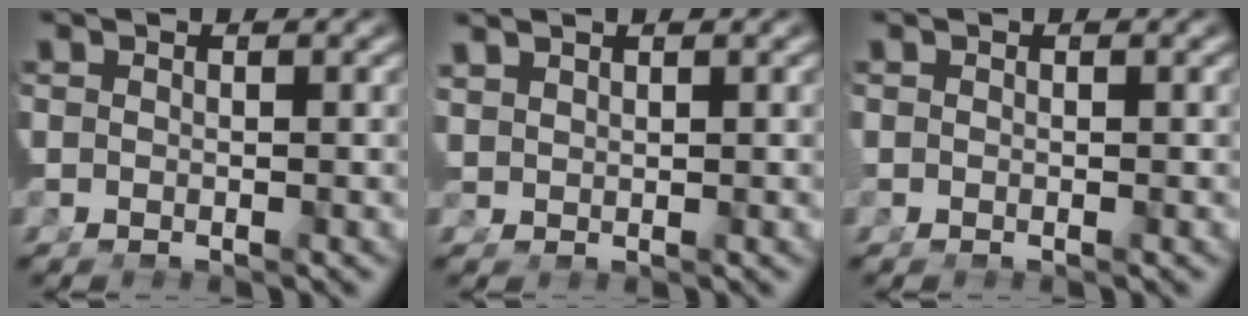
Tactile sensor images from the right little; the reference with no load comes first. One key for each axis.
{"total": 1.5, "fx": 1.4, "fy": 0.2, "fz": 0.6, "tx": -0.006, "ty": 0.005, "tz": 0.031}
{"total": 0.7, "fx": 0.0, "fy": 0.6, "fz": 0.4, "tx": -0.015, "ty": -0.004, "tz": 0.001}